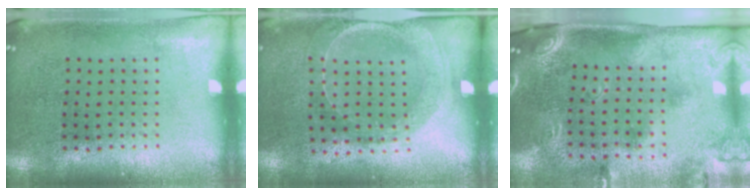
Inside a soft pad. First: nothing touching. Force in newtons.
{"total": 1.6, "press": 1.5, "slide": 0.4}
{"total": 2.8, "press": 1.9, "slide": 2.0}